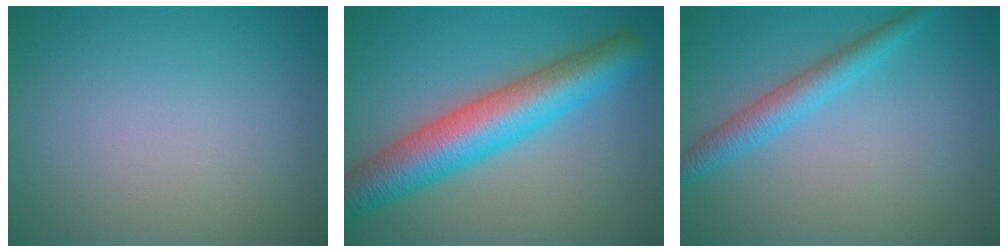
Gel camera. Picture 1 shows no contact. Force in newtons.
{"total": 8.5, "press": 8.5, "slide": 0.2}
{"total": 3.0, "press": 3.0, "slide": 0.2}